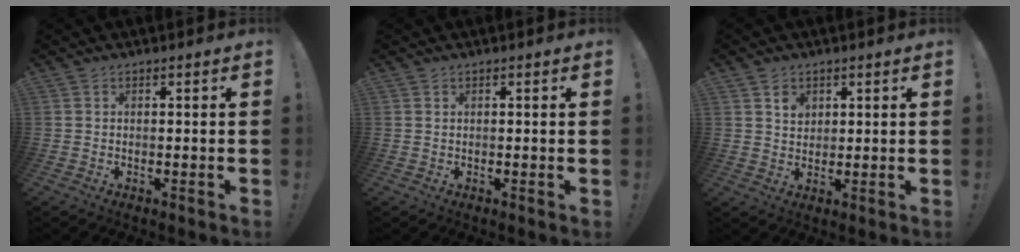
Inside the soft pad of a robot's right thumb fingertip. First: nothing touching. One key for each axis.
{"total": 0.6, "fx": 0.4, "fy": -0.1, "fz": 0.4, "tx": -0.003, "ty": -0.002, "tz": 0.005}
{"total": 3.8, "fx": 2.1, "fy": 3.0, "fz": 1.2, "tx": -0.006, "ty": -0.012, "tz": 0.034}